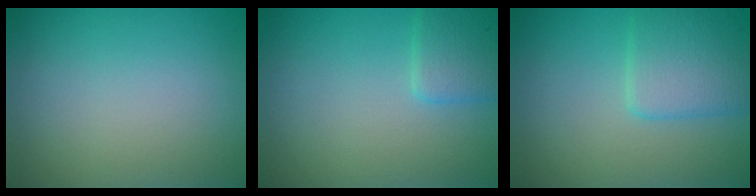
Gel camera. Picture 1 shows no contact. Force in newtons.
{"total": 2.3, "press": 2.3, "slide": 0.1}
{"total": 3.8, "press": 3.8, "slide": 0.3}